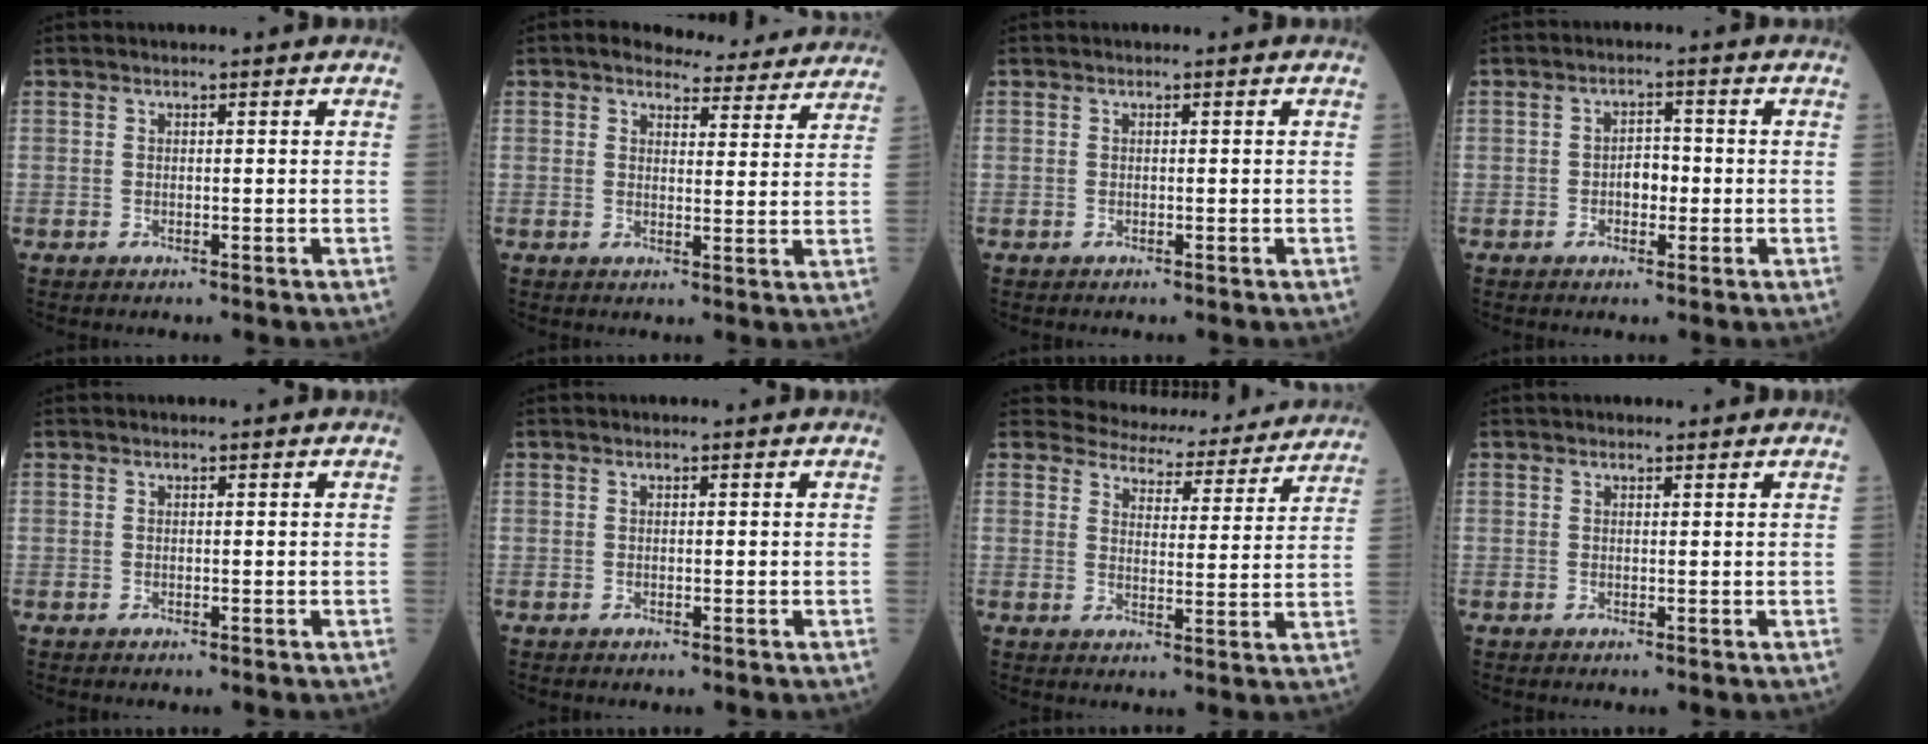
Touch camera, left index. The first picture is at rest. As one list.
[{"total": 10.6, "force": [10.0, 3.0, 2.0], "torque": [-0.005, -0.005, 0.103]}, {"total": 0.0}, {"total": 2.9, "force": [-0.6, 1.7, 2.3], "torque": [-0.035, 0.007, -0.012]}, {"total": 0.0}, {"total": 0.0}, {"total": 15.8, "force": [15.1, 4.1, 2.3], "torque": [-0.007, -0.020, 0.164]}, {"total": 2.7, "force": [2.5, 0.6, 0.8], "torque": [-0.009, 0.020, 0.031]}]